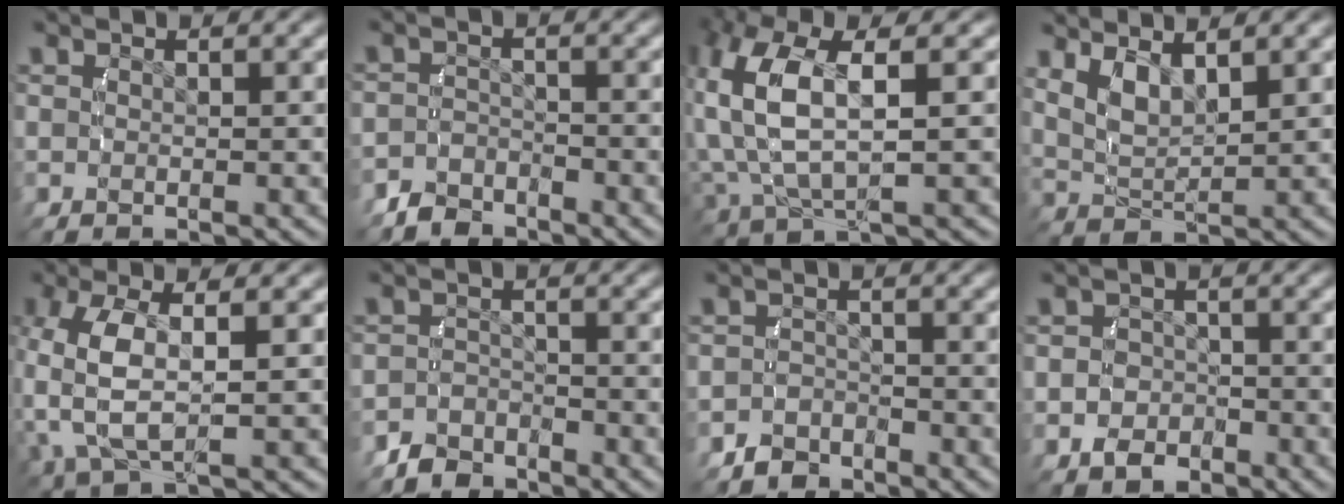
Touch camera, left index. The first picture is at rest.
{"total": 3.2, "force": [-2.9, 1.2, 0.3], "torque": [-0.003, -0.013, -0.050]}
{"total": 8.1, "force": [1.3, 4.7, 6.5], "torque": [-0.169, -0.017, 0.038]}
{"total": 3.5, "force": [2.0, 1.9, 2.2], "torque": [-0.053, -0.004, 0.037]}
{"total": 6.6, "force": [0.6, 3.7, 5.4], "torque": [-0.150, -0.017, 0.023]}
{"total": 3.7, "force": [-3.3, 1.6, 0.5], "torque": [-0.004, -0.013, -0.057]}
{"total": 2.9, "force": [-2.6, 1.4, 0.0], "torque": [-0.002, -0.014, -0.042]}
{"total": 3.4, "force": [-1.8, 2.8, 0.4], "torque": [-0.005, -0.007, -0.033]}